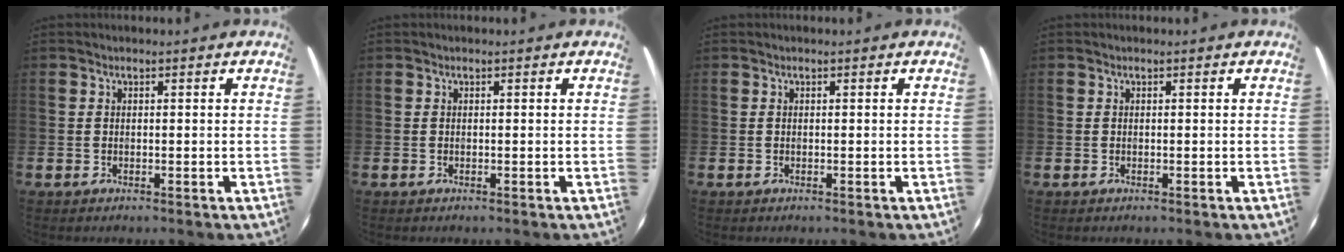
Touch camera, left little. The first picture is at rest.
{"total": 0.0}
{"total": 0.0}
{"total": 0.0}